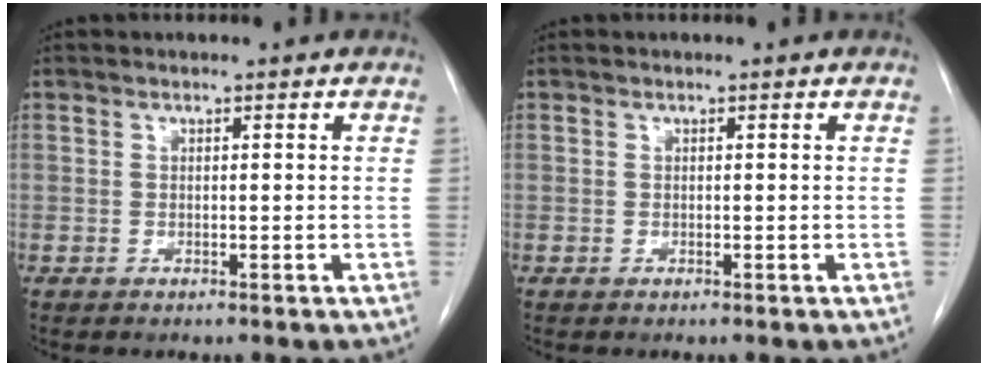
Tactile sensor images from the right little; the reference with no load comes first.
{"total": 0.0}